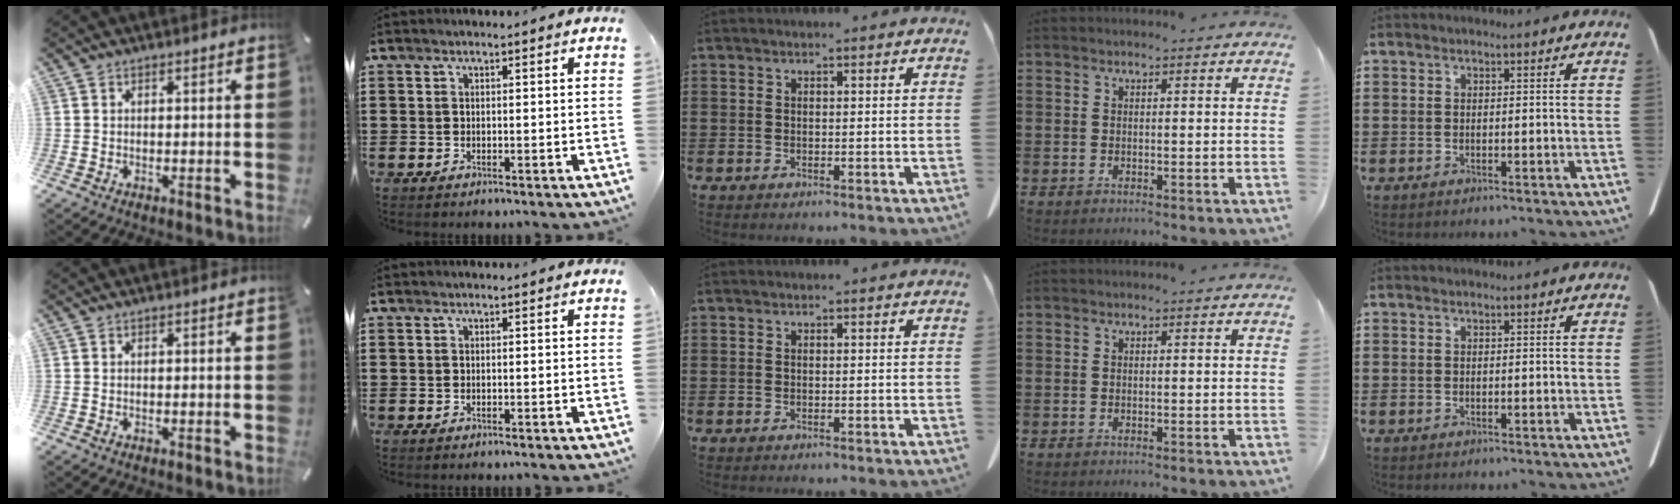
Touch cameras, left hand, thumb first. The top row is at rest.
{}